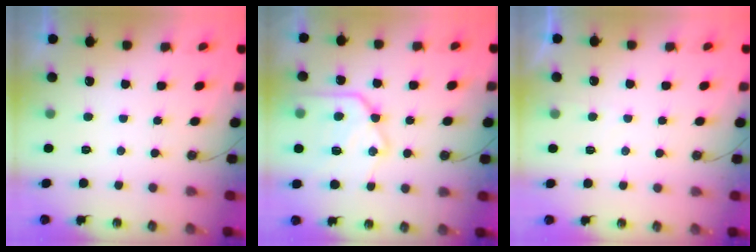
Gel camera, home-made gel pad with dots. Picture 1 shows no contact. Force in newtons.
{"total": 18.3, "press": 18.3, "slide": 1.4}
{"total": 2.0, "press": 2.0, "slide": 0.3}